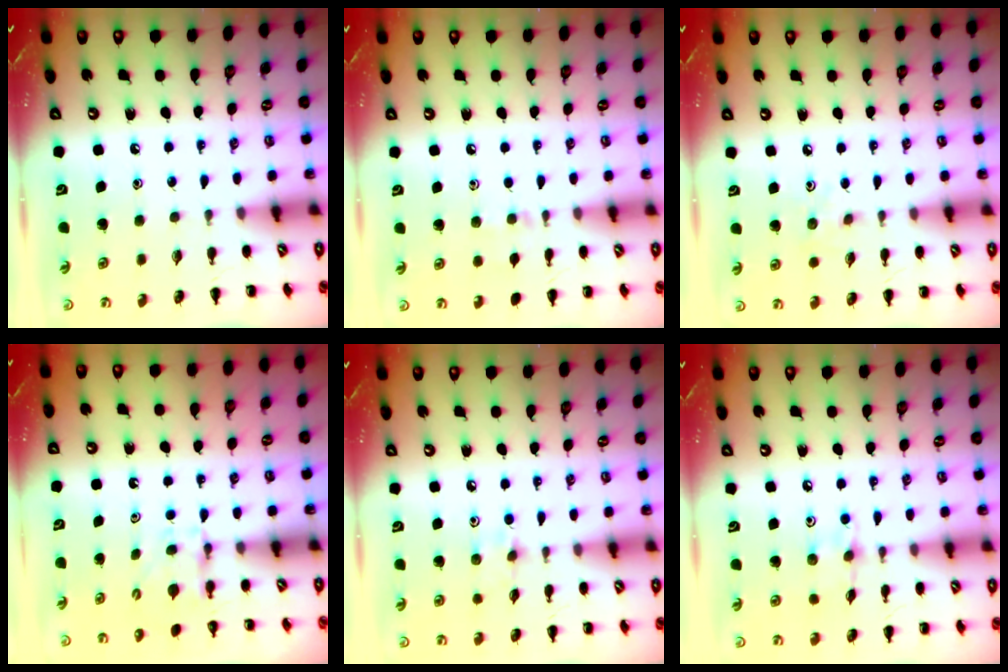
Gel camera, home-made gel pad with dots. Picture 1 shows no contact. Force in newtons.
{"total": 5.6, "press": 5.3, "slide": 1.9}
{"total": 4.2, "press": 3.9, "slide": 1.5}
{"total": 3.8, "press": 3.5, "slide": 1.6}
{"total": 5.5, "press": 5.2, "slide": 1.5}
{"total": 5.5, "press": 5.5, "slide": 1.0}